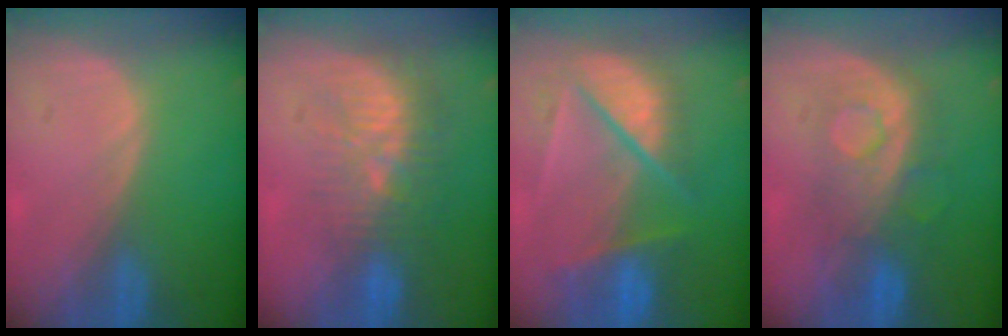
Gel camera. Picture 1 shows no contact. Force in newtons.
{"total": 9.7, "press": 8.9, "slide": 3.8}
{"total": 9.4, "press": 8.2, "slide": 4.5}
{"total": 7.8, "press": 7.8, "slide": 0.6}